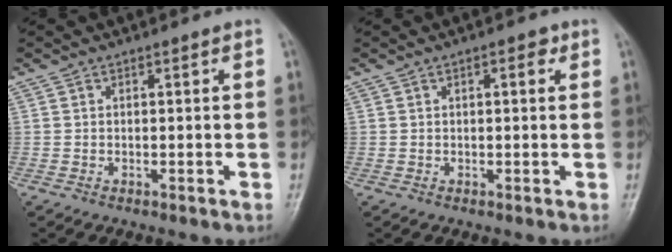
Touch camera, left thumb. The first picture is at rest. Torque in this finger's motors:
{"motor_torque": [-0.19, -0.11, 0.06, 0.07, -0.08]}